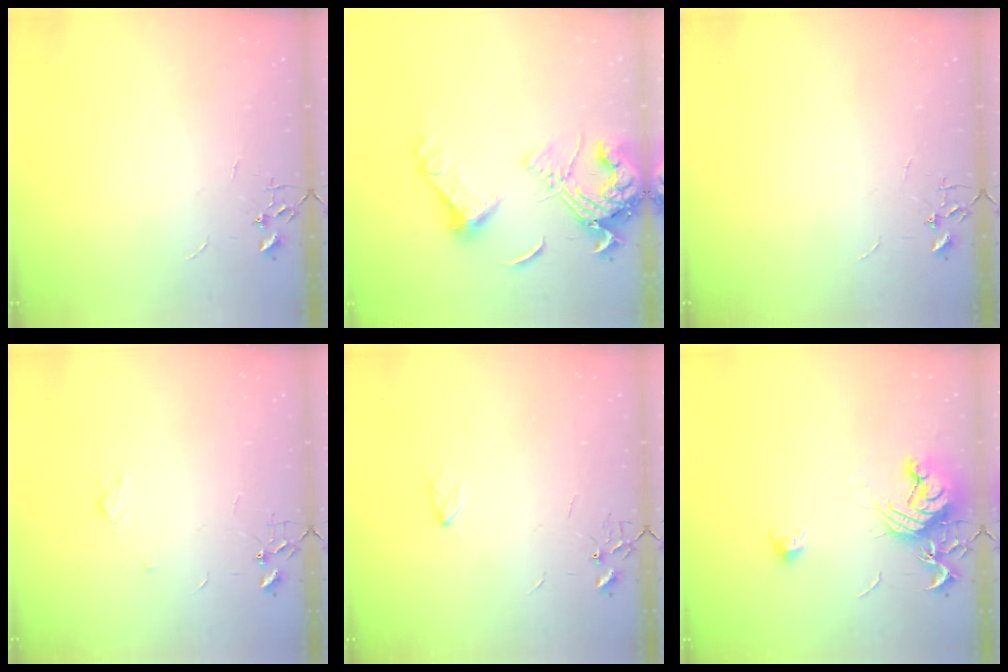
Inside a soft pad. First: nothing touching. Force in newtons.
{"total": 16.5, "press": 16.4, "slide": 2.2}
{"total": 0.0}
{"total": 2.9, "press": 2.9, "slide": 0.5}
{"total": 4.1, "press": 4.1, "slide": 0.6}
{"total": 13.3, "press": 13.3, "slide": 1.0}